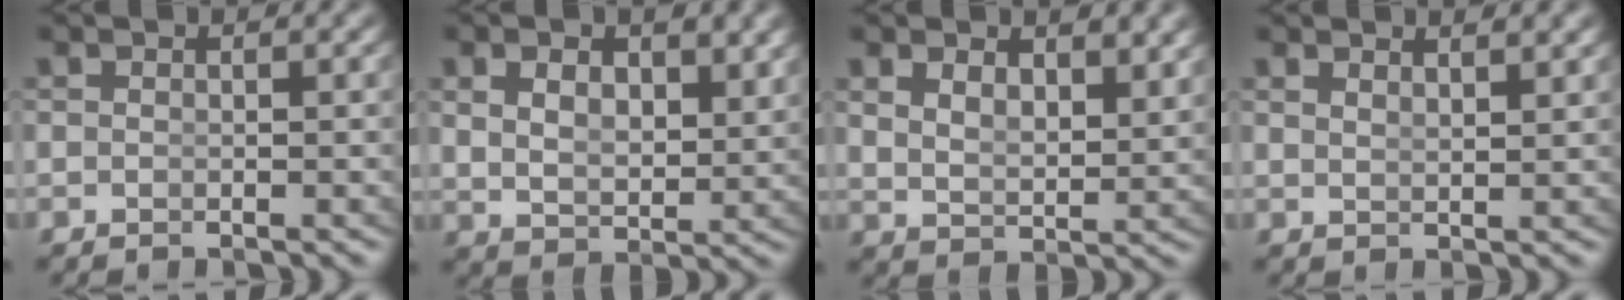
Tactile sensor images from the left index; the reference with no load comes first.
{"total": 3.6, "force": [1.4, 2.0, 2.6], "torque": [-0.051, -0.023, 0.041]}
{"total": 2.9, "force": [2.0, 1.1, 1.8], "torque": [-0.041, -0.022, 0.048]}
{"total": 1.9, "force": [1.7, -0.7, 0.4], "torque": [-0.007, -0.012, 0.040]}